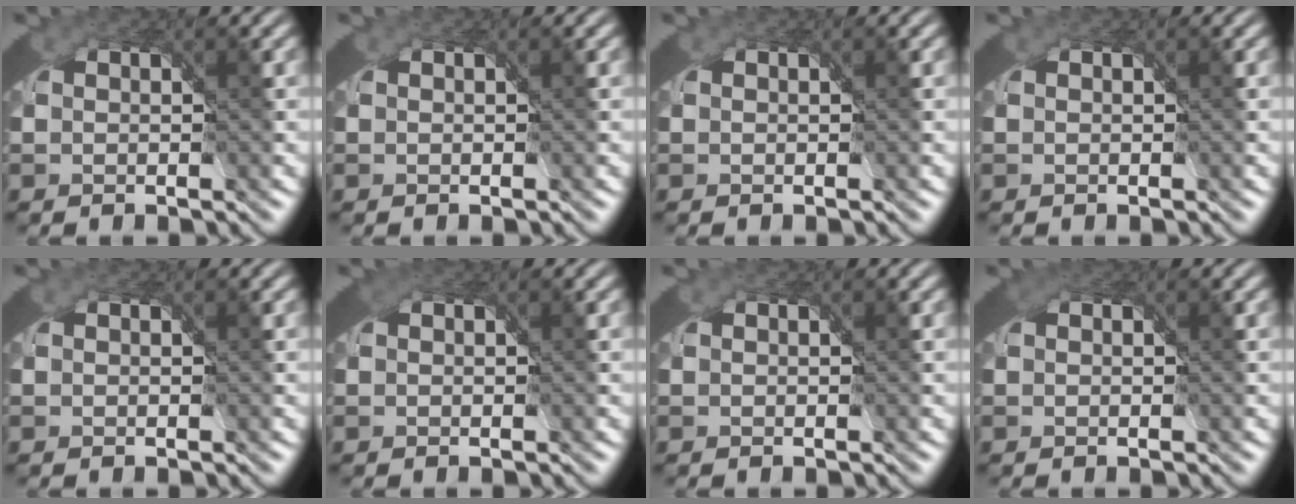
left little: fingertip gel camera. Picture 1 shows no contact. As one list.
[{"total": 0.0}, {"total": 0.0}, {"total": 0.0}, {"total": 0.0}, {"total": 1.6, "force": [0.6, 1.3, 0.7], "torque": [-0.010, -0.001, 0.005]}, {"total": 0.0}, {"total": 1.7, "force": [0.5, 1.4, 0.8], "torque": [-0.013, -0.002, 0.003]}]